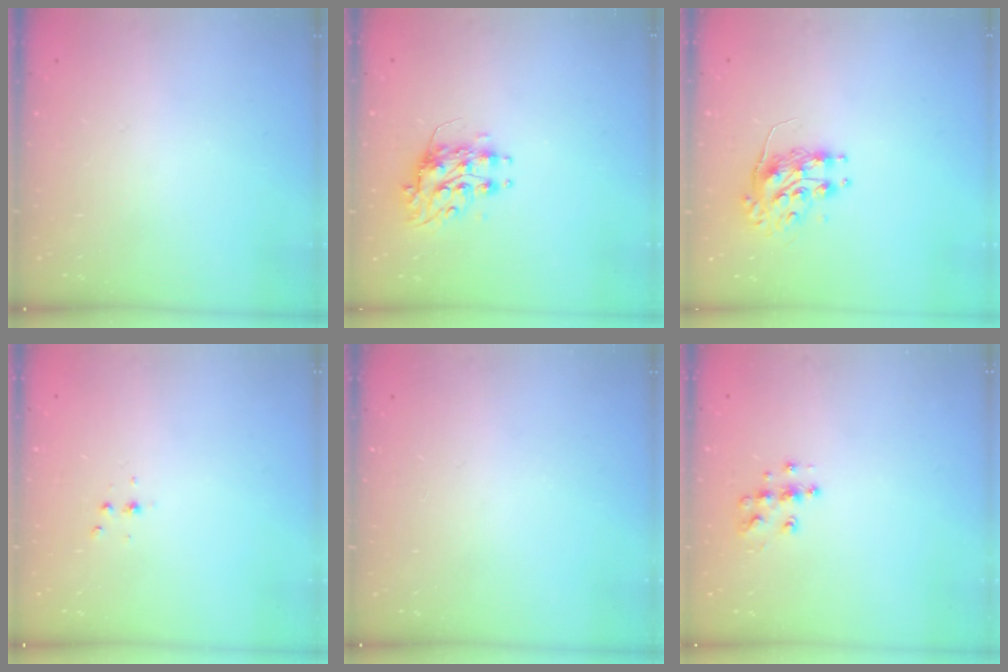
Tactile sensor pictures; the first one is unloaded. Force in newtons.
{"total": 8.1, "press": 8.1, "slide": 0.2}
{"total": 8.7, "press": 8.7, "slide": 0.8}
{"total": 2.3, "press": 2.3, "slide": 0.3}
{"total": 0.0}
{"total": 8.7, "press": 8.7, "slide": 0.5}